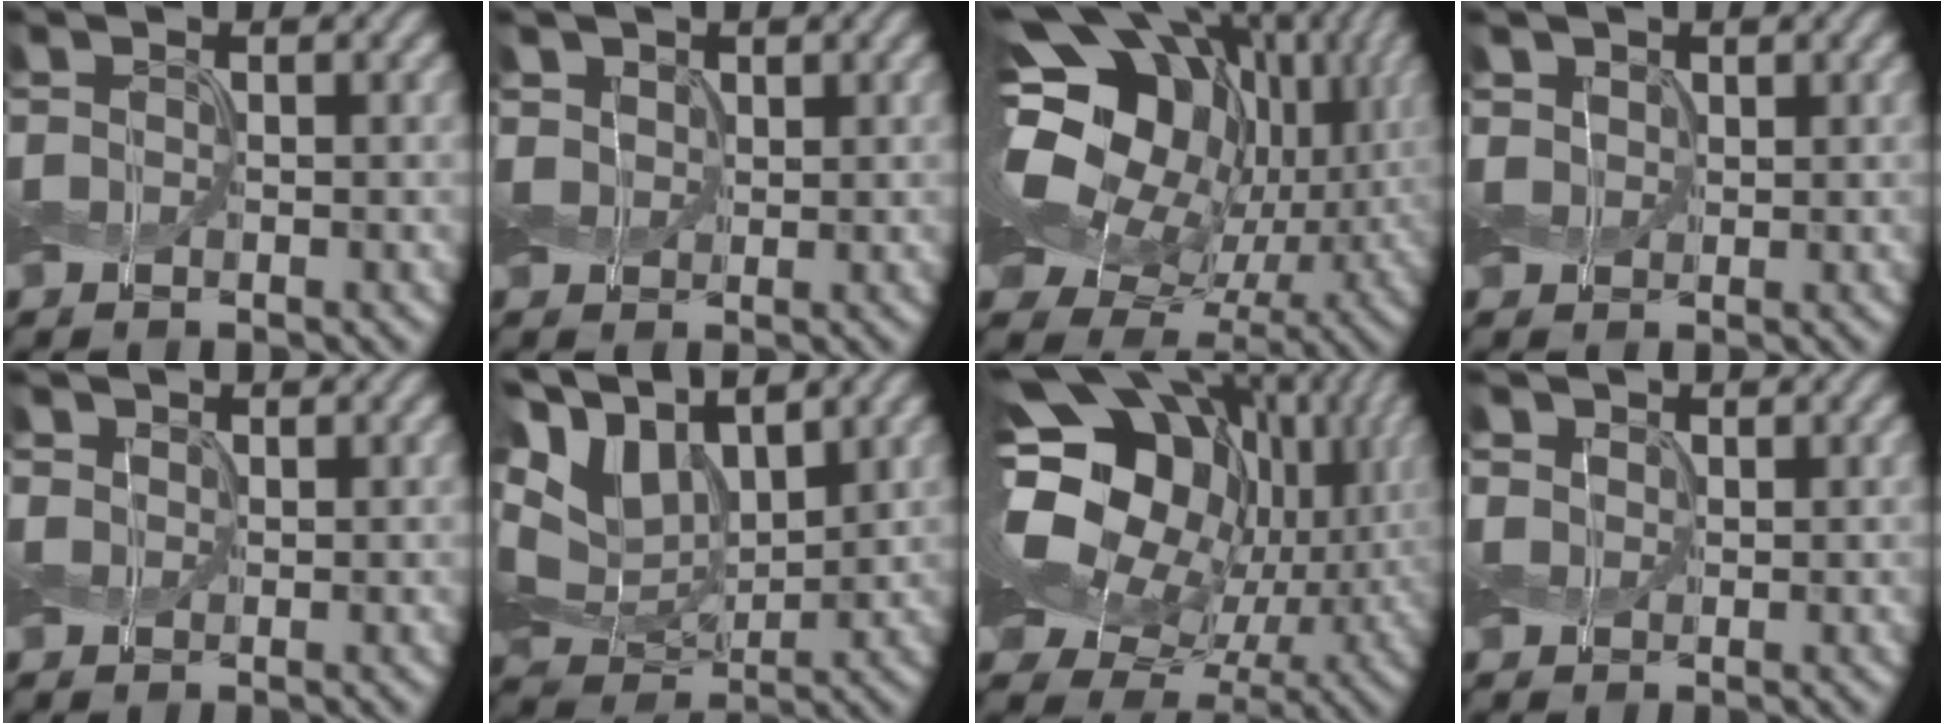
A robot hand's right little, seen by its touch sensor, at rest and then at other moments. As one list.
[{"total": 1.6, "force": [0.8, 1.4, 0.4], "torque": [-0.015, -0.008, 0.018]}, {"total": 20.4, "force": [4.0, 14.8, 13.4], "torque": [-0.273, 0.027, 0.074]}, {"total": 1.3, "force": [0.6, 1.1, 0.3], "torque": [-0.012, -0.007, 0.015]}, {"total": 0.7, "force": [0.3, 0.6, 0.0], "torque": [0.000, 0.000, 0.003]}, {"total": 9.2, "force": [4.4, 5.2, 6.2], "torque": [-0.156, 0.014, 0.079]}, {"total": 20.0, "force": [4.2, 14.4, 13.1], "torque": [-0.270, 0.025, 0.086]}, {"total": 1.6, "force": [0.8, 1.3, 0.5], "torque": [-0.016, -0.002, 0.014]}]